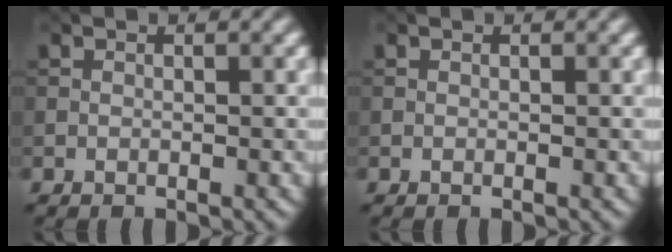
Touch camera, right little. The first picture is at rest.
{"total": 0.0}